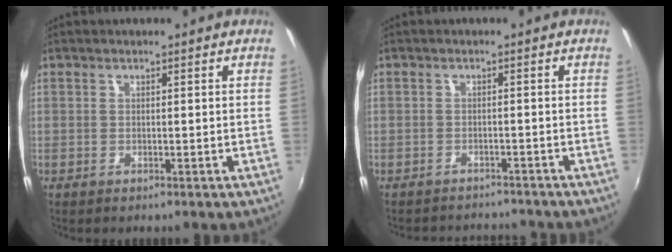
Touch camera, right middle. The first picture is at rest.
{"total": 5.5, "force": [-5.0, 2.2, 0.8], "torque": [-0.026, 0.008, -0.070]}